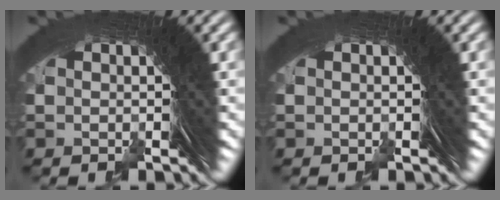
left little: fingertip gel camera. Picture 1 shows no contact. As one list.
[{"total": 0.0}]